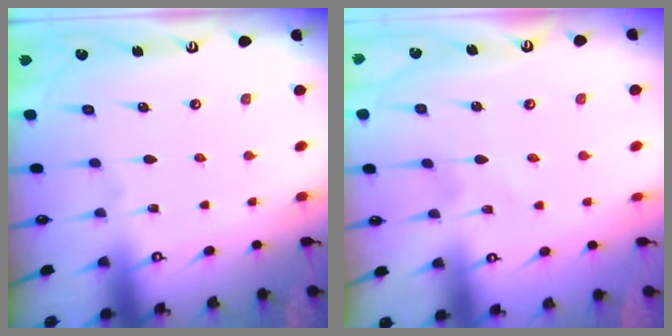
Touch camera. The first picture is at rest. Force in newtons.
{"total": 1.5, "press": 1.5, "slide": 0.2}